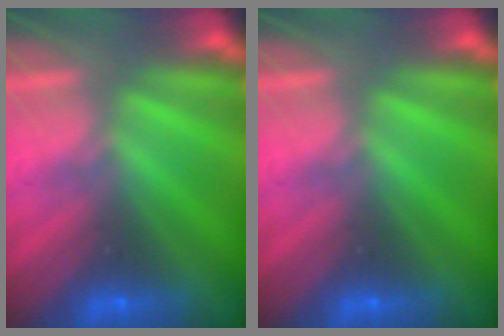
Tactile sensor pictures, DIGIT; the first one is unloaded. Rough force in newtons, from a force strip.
{"total": 0.0}